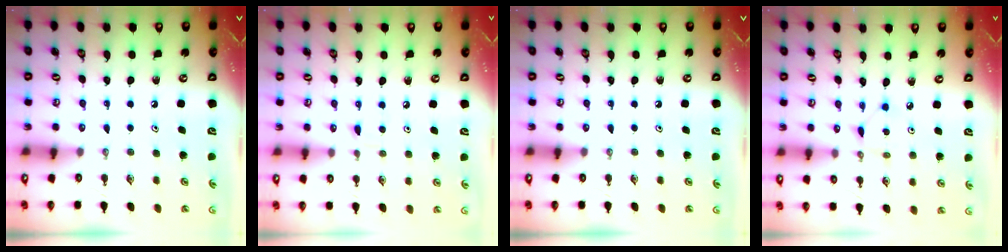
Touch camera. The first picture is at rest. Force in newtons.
{"total": 4.9, "press": 4.8, "slide": 0.7}
{"total": 0.0}
{"total": 2.4, "press": 2.4, "slide": 0.1}